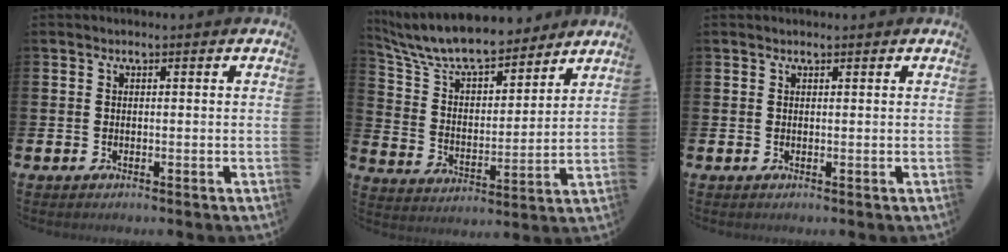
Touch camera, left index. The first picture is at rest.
{"total": 9.7, "force": [9.0, 2.4, 2.8], "torque": [-0.103, -0.057, 0.161]}
{"total": 0.6, "force": [0.6, 0.1, 0.1], "torque": [-0.001, 0.001, 0.010]}